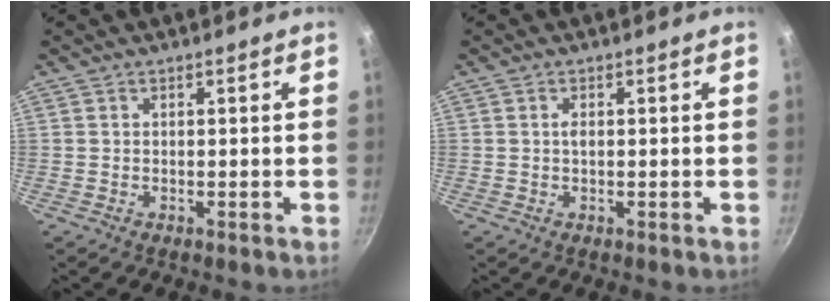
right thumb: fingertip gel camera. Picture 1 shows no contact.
{"total": 1.0, "force": [0.1, 0.5, 0.8], "torque": [-0.015, 0.002, 0.001]}